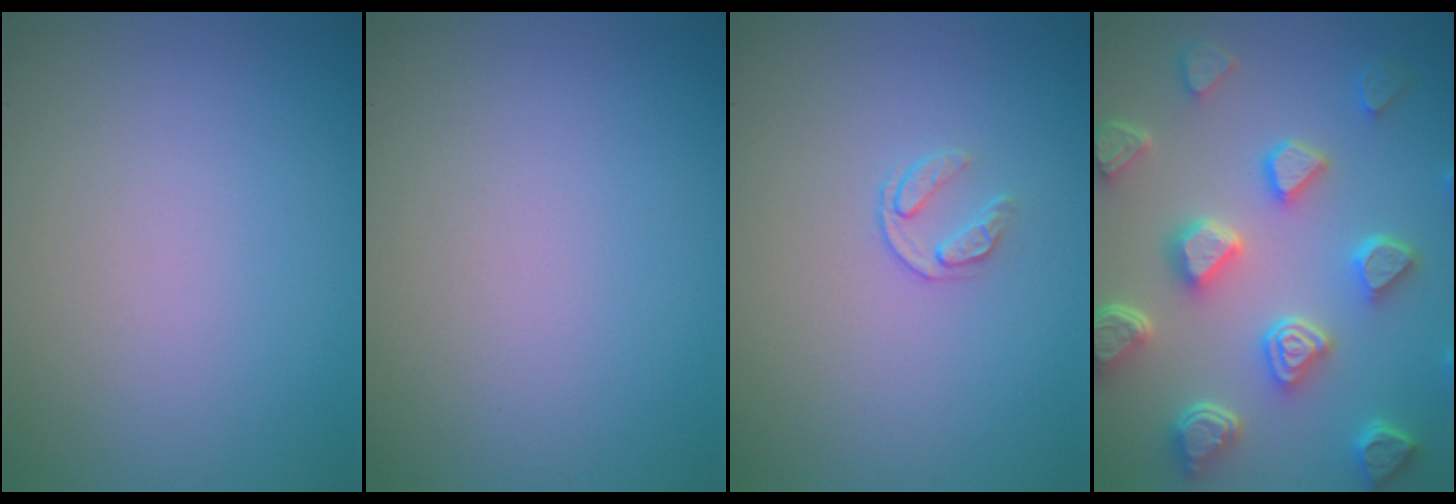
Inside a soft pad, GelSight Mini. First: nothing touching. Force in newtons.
{"total": 0.0}
{"total": 1.3, "press": 0.8, "slide": 1.1}
{"total": 7.3, "press": 6.0, "slide": 4.2}